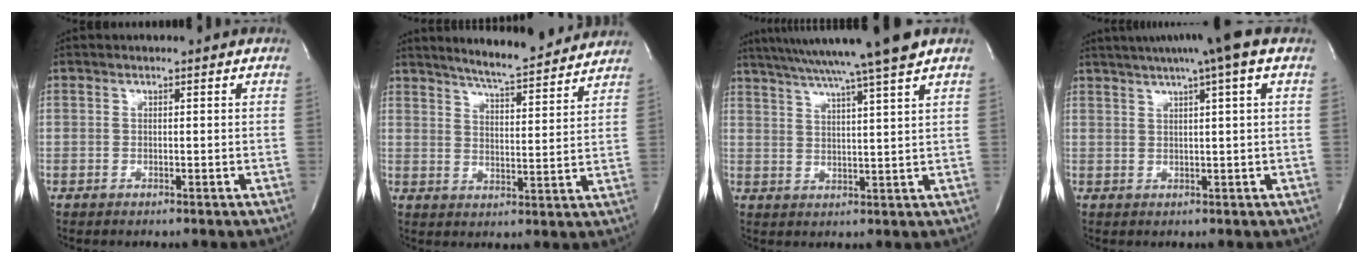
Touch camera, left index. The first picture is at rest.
{"total": 12.5, "force": [11.6, 0.6, 4.5], "torque": [-0.073, -0.004, 0.158]}
{"total": 15.4, "force": [12.7, -1.7, 8.6], "torque": [-0.150, 0.003, 0.181]}
{"total": 9.2, "force": [6.2, -0.7, 6.8], "torque": [-0.113, 0.024, 0.080]}